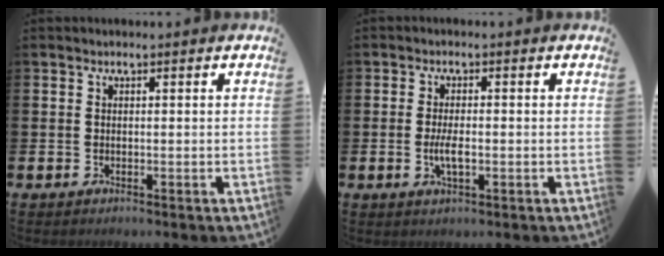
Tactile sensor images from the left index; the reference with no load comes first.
{"total": 3.1, "force": [-0.5, 1.1, 2.8], "torque": [-0.051, 0.000, -0.008]}